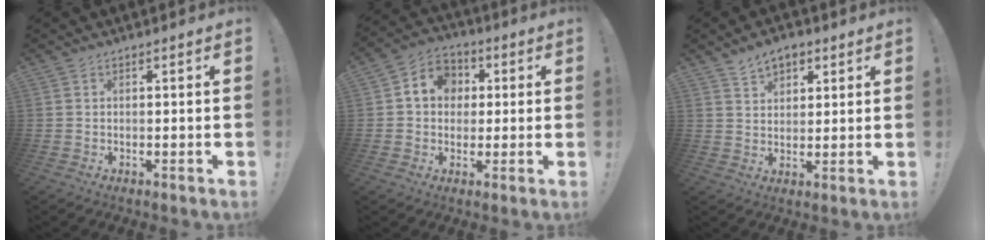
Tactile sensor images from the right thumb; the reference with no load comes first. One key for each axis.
{"total": 8.9, "fx": 1.6, "fy": 7.9, "fz": 3.8, "tx": -0.059, "ty": 0.007, "tz": 0.035}
{"total": 6.2, "fx": 4.1, "fy": 4.0, "fz": 2.4, "tx": -0.038, "ty": -0.016, "tz": 0.076}